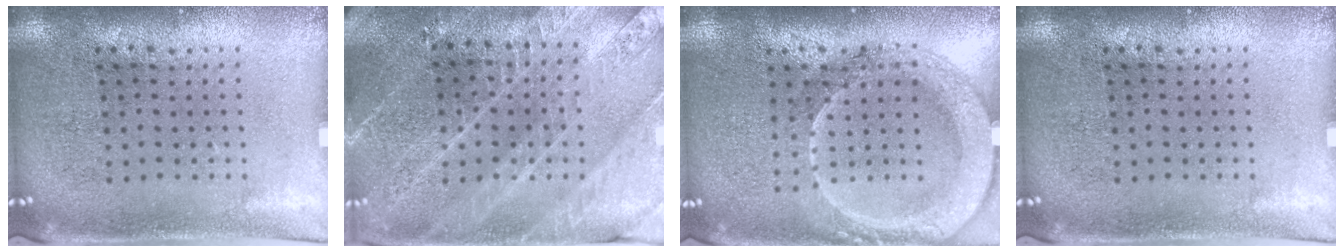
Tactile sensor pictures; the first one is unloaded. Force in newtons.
{"total": 3.2, "press": 3.0, "slide": 1.0}
{"total": 2.0, "press": 1.8, "slide": 0.7}
{"total": 0.0}